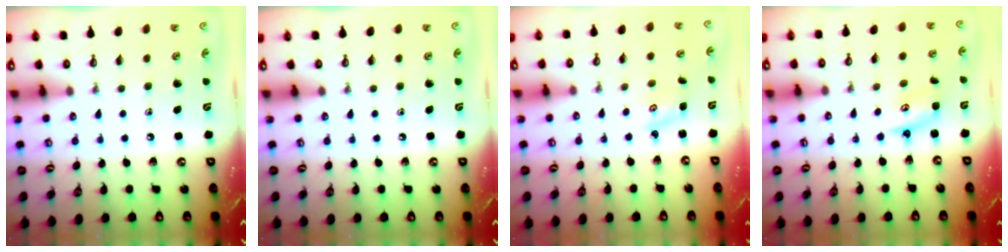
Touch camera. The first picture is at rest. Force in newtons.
{"total": 0.0}
{"total": 1.4, "press": 1.4, "slide": 0.3}
{"total": 2.6, "press": 2.5, "slide": 0.3}